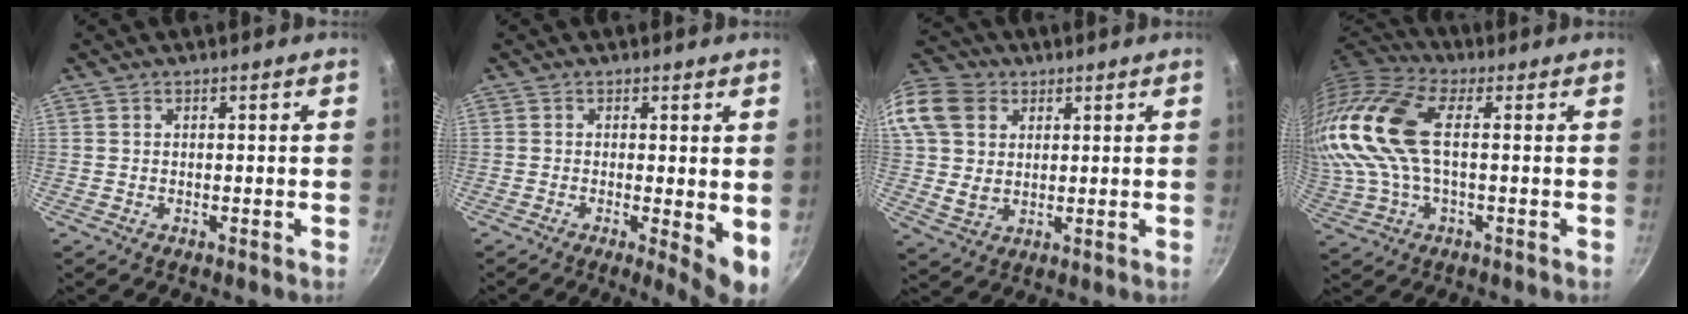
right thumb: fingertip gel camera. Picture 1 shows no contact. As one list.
[{"total": 6.2, "force": [-0.5, 1.3, 6.1], "torque": [-0.080, -0.015, -0.006]}, {"total": 17.4, "force": [5.8, 13.7, 9.1], "torque": [-0.202, 0.013, 0.106]}, {"total": 18.2, "force": [1.9, 9.0, 15.8], "torque": [-0.332, 0.019, 0.025]}]